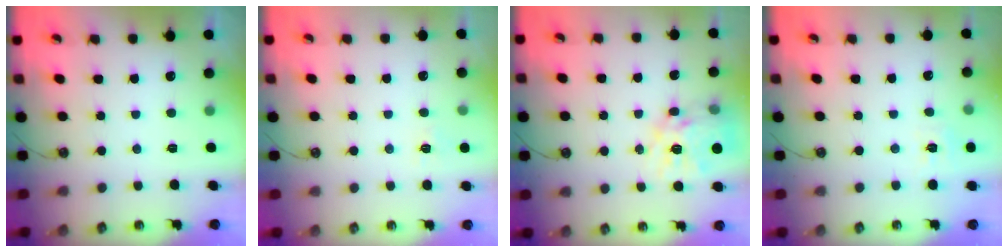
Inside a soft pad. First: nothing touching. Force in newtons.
{"total": 4.8, "press": 4.8, "slide": 0.6}
{"total": 14.7, "press": 14.6, "slide": 1.5}
{"total": 4.9, "press": 4.8, "slide": 0.6}